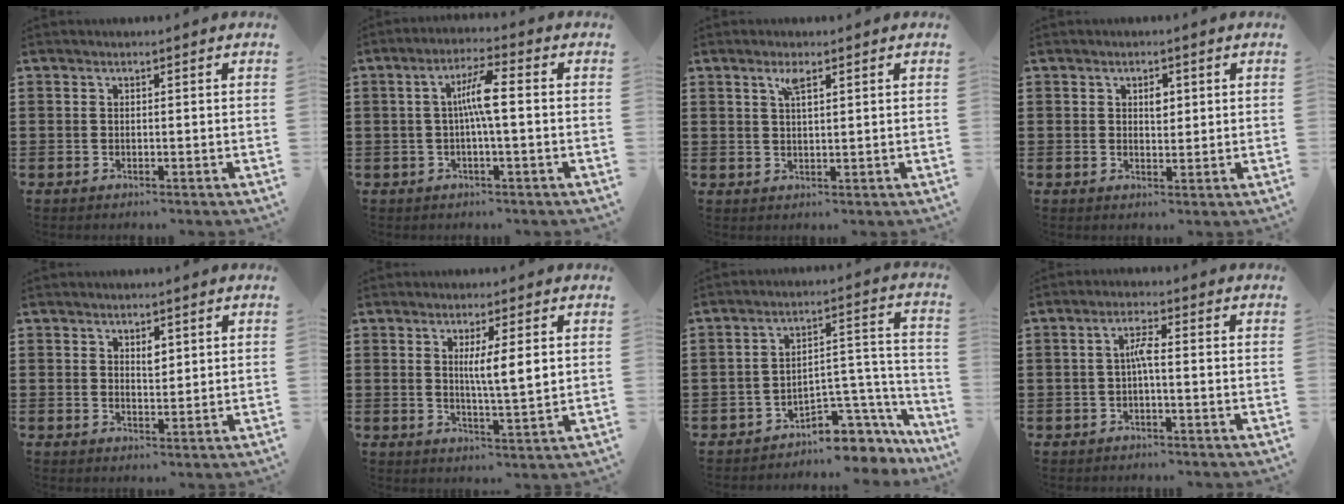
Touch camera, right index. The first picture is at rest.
{"total": 5.6, "force": [-0.1, 0.6, 5.6], "torque": [-0.105, 0.005, -0.007]}
{"total": 2.5, "force": [1.5, 0.6, 2.0], "torque": [-0.035, 0.001, 0.023]}
{"total": 2.3, "force": [0.8, 1.3, 1.7], "torque": [-0.019, 0.000, 0.010]}
{"total": 2.2, "force": [1.3, 1.2, 1.4], "torque": [-0.015, -0.002, 0.019]}
{"total": 5.0, "force": [1.2, 0.6, 4.8], "torque": [-0.086, -0.003, 0.015]}
{"total": 5.9, "force": [-4.6, 2.9, 2.3], "torque": [-0.031, 0.005, -0.088]}
{"total": 3.0, "force": [-0.5, 0.4, 2.9], "torque": [-0.057, 0.003, -0.012]}